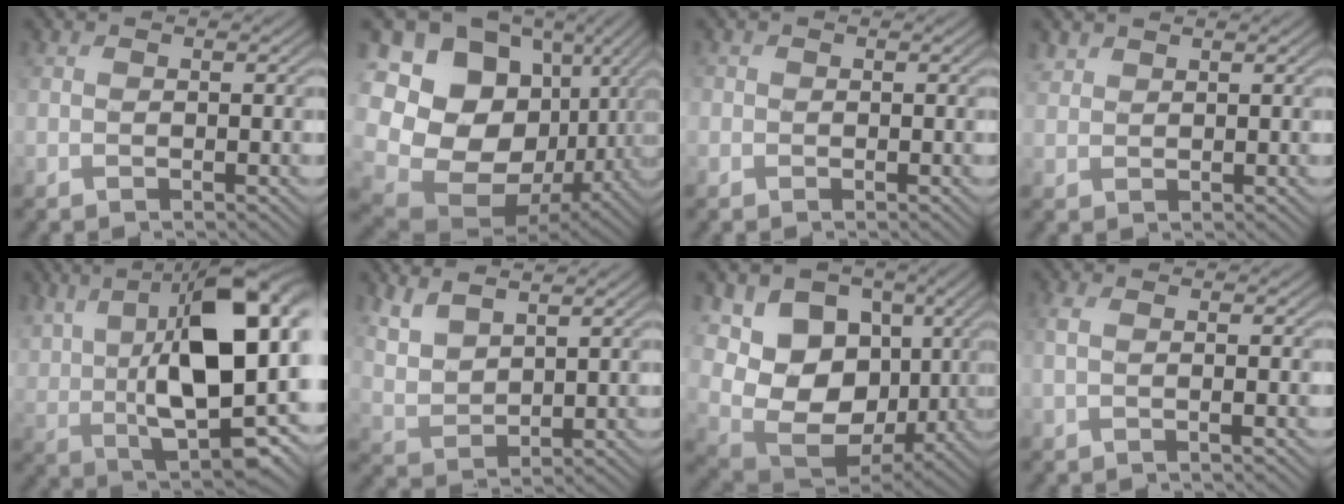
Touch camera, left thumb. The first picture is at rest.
{"total": 17.0, "force": [1.8, 13.6, 10.0], "torque": [-0.238, -0.016, 0.058]}
{"total": 0.8, "force": [-0.2, 0.8, 0.0], "torque": [0.006, -0.001, -0.008]}
{"total": 2.0, "force": [1.9, 0.5, 0.0], "torque": [-0.002, 0.004, 0.045]}
{"total": 17.0, "force": [3.3, 8.1, 14.5], "torque": [-0.256, -0.001, 0.068]}
{"total": 5.5, "force": [4.5, 1.6, 2.6], "torque": [-0.061, -0.001, 0.101]}
{"total": 15.3, "force": [3.5, 11.7, 9.2], "torque": [-0.215, 0.005, 0.077]}
{"total": 1.4, "force": [0.3, -0.2, 1.4], "torque": [-0.030, 0.002, 0.001]}